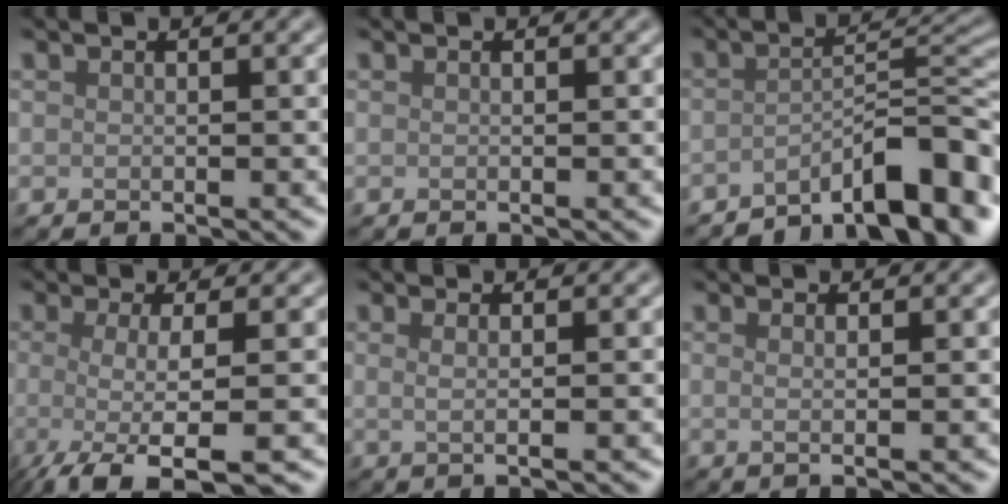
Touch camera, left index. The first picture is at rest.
{"total": 0.0}
{"total": 8.8, "force": [-5.7, 2.0, 6.4], "torque": [-0.079, 0.011, -0.094]}
{"total": 6.2, "force": [-2.5, 1.4, 5.5], "torque": [-0.075, -0.013, -0.055]}
{"total": 2.2, "force": [0.6, 0.9, 2.0], "torque": [-0.024, -0.001, -0.013]}
{"total": 2.0, "force": [0.5, 0.7, 1.8], "torque": [-0.023, -0.002, -0.012]}